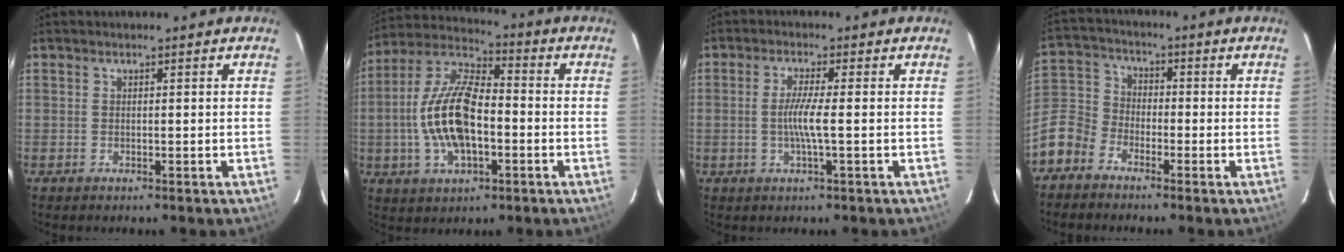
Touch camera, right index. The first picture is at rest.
{"total": 15.7, "force": [-2.7, 7.2, 13.7], "torque": [-0.283, 0.007, -0.052]}
{"total": 4.3, "force": [-0.7, -0.4, 4.2], "torque": [-0.083, -0.004, -0.015]}
{"total": 9.1, "force": [-5.5, 6.6, 3.2], "torque": [-0.083, 0.024, -0.128]}